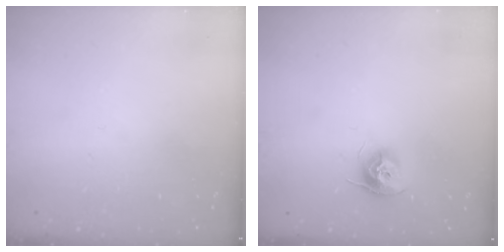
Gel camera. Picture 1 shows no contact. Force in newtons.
{"total": 9.7, "press": 9.7, "slide": 0.5}